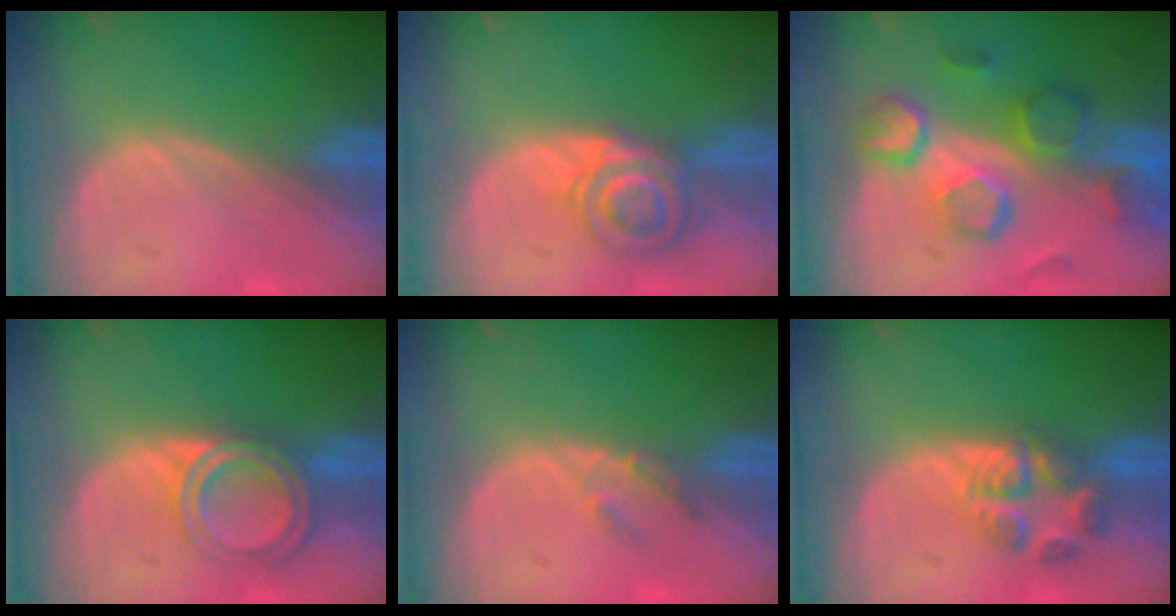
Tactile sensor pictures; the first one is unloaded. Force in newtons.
{"total": 6.7, "press": 5.9, "slide": 3.2}
{"total": 10.6, "press": 9.2, "slide": 5.2}
{"total": 6.4, "press": 5.4, "slide": 3.5}
{"total": 2.0, "press": 1.8, "slide": 0.9}
{"total": 5.6, "press": 5.5, "slide": 1.1}